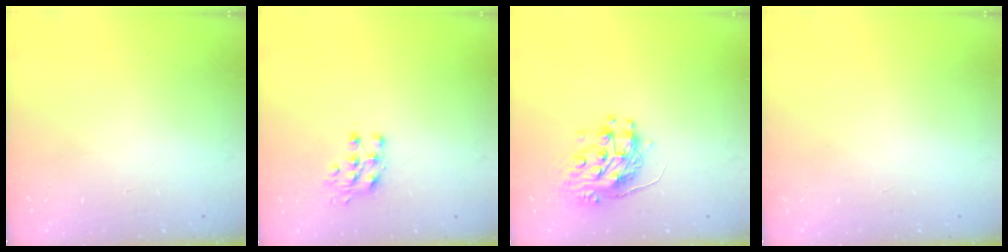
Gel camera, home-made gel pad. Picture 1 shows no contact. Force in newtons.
{"total": 7.1, "press": 7.1, "slide": 0.8}
{"total": 10.7, "press": 10.6, "slide": 1.2}
{"total": 0.0}